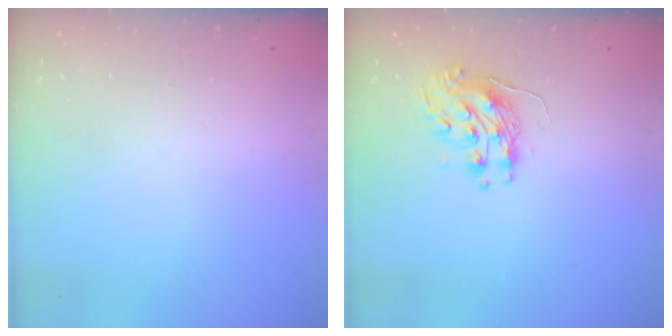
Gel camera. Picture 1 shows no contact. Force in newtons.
{"total": 9.2, "press": 9.2, "slide": 0.7}